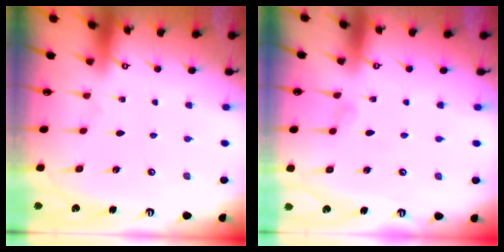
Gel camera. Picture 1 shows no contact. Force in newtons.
{"total": 3.6, "press": 3.6, "slide": 0.5}